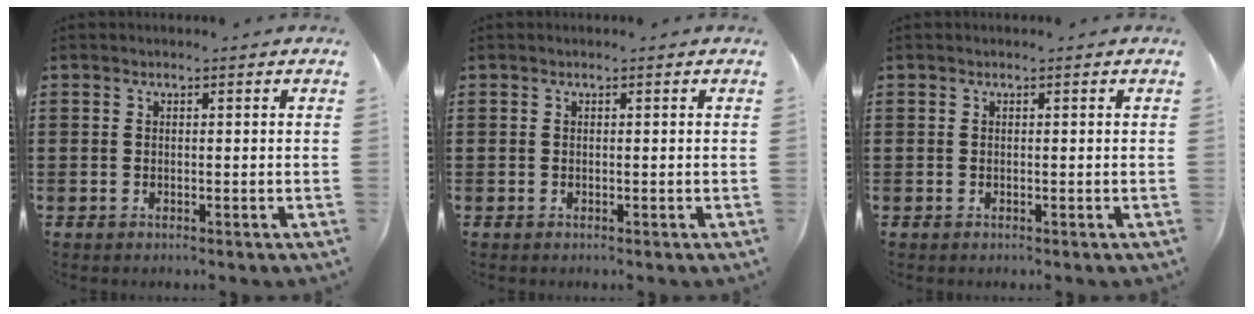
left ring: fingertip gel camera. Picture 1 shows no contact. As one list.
[{"total": 0.0}, {"total": 0.0}]